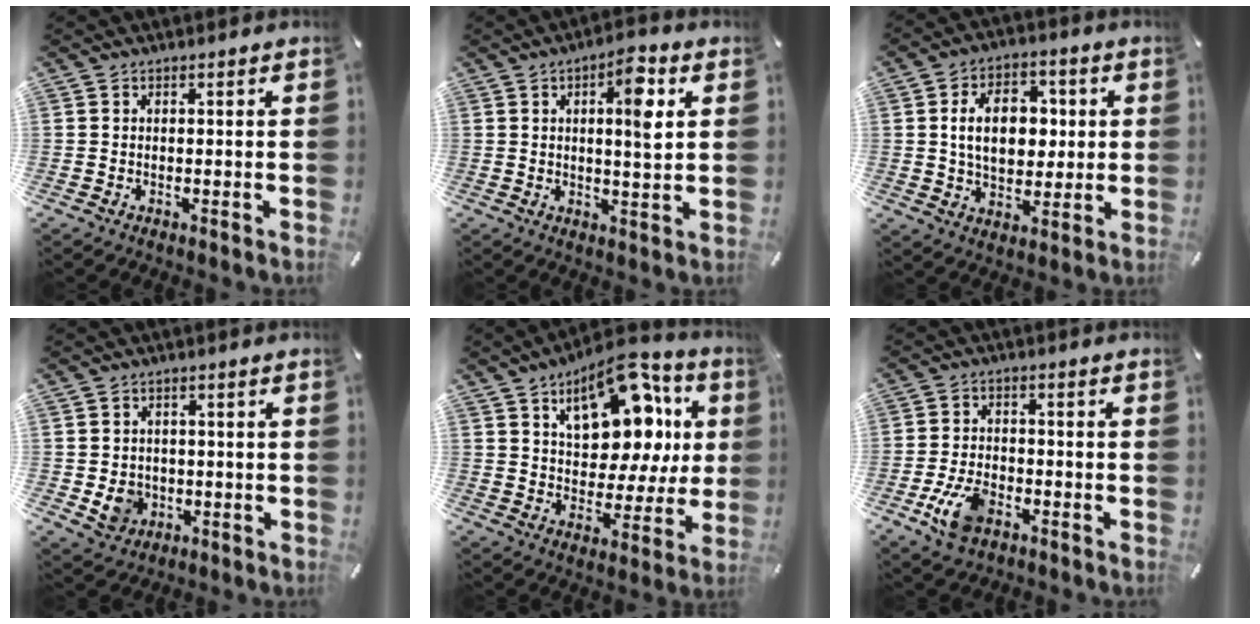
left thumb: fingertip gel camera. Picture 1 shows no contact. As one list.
[{"total": 8.2, "force": [3.1, 2.8, 7.1], "torque": [-0.097, -0.013, 0.042]}, {"total": 12.9, "force": [1.6, 9.0, 9.0], "torque": [-0.152, 0.008, 0.026]}, {"total": 5.9, "force": [-0.6, 5.5, 2.0], "torque": [-0.024, 0.003, -0.008]}, {"total": 19.8, "force": [9.7, 11.5, 12.9], "torque": [-0.180, -0.056, 0.165]}, {"total": 8.8, "force": [-4.1, 5.3, 5.6], "torque": [-0.131, 0.009, -0.076]}]